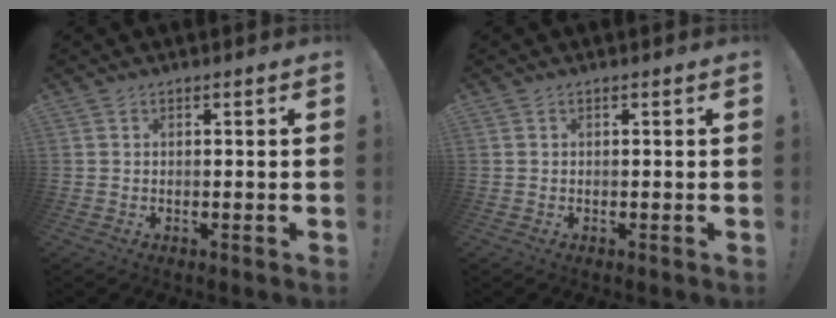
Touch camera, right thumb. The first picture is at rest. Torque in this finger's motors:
{"motor_torque": [-0.15, 0.07, 0.12, -0.03, -0.01]}